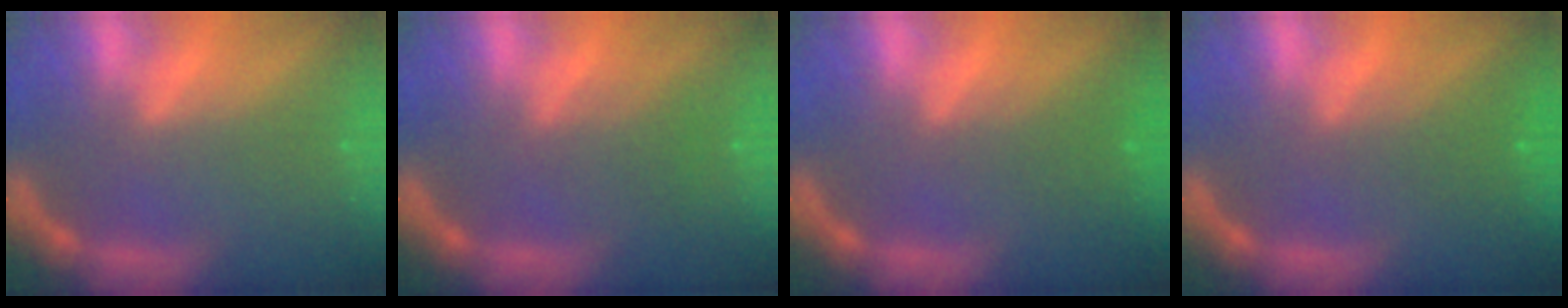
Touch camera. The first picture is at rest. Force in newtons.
{"total": 2.0}
{"total": 2.0}
{"total": 2.5}